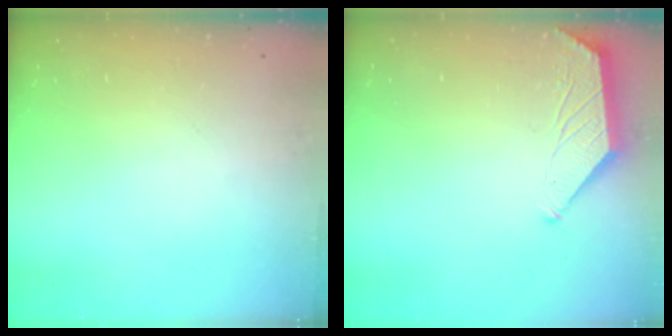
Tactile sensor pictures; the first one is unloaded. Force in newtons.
{"total": 0.5, "press": 0.5, "slide": 0.2}